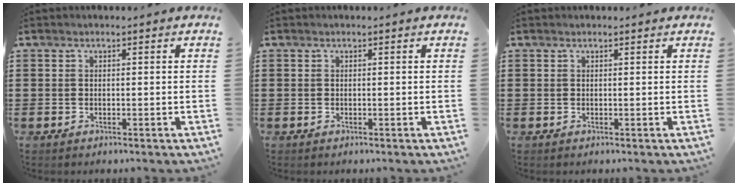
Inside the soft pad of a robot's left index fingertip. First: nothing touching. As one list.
[{"total": 0.0}, {"total": 0.0}]